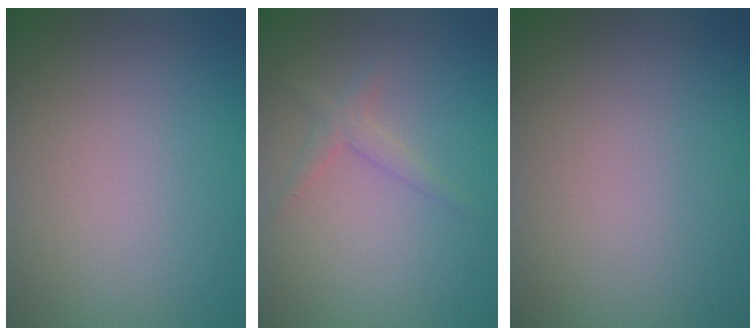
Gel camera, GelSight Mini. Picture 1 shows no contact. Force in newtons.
{"total": 1.4, "press": 1.4, "slide": 0.1}
{"total": 0.0}